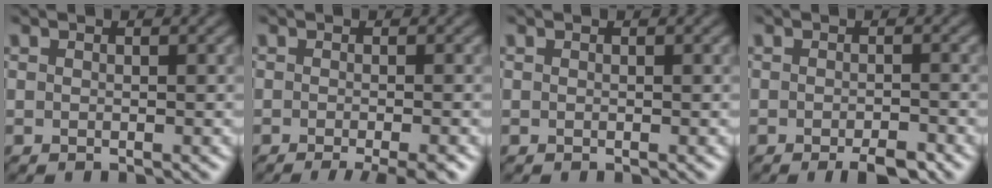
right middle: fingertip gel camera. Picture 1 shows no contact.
{"total": 3.7, "force": [-2.1, 0.7, 3.0], "torque": [-0.029, -0.004, -0.031]}
{"total": 0.0}
{"total": 2.6, "force": [-1.7, 0.7, 1.8], "torque": [-0.027, -0.001, -0.026]}